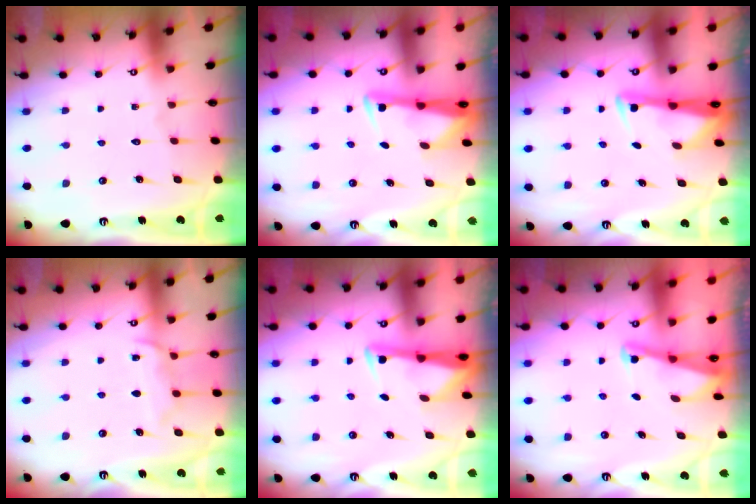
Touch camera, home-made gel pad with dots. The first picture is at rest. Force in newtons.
{"total": 3.4, "press": 3.3, "slide": 0.9}
{"total": 3.2, "press": 3.1, "slide": 0.9}
{"total": 8.8, "press": 8.7, "slide": 1.0}
{"total": 3.0, "press": 3.0, "slide": 0.4}
{"total": 1.9, "press": 1.9, "slide": 0.4}